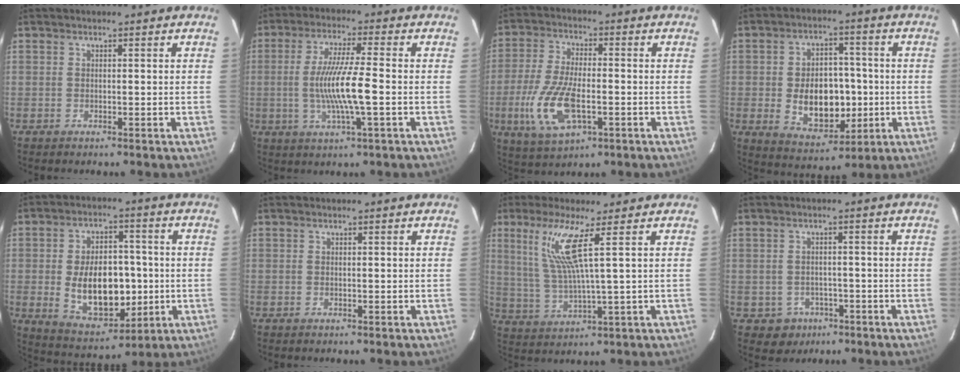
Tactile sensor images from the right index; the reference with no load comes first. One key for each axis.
{"total": 10.2, "fx": -1.6, "fy": 0.3, "fz": 10.1, "tx": -0.191, "ty": -0.009, "tz": -0.029}
{"total": 13.4, "fx": -3.7, "fy": 5.7, "fz": 11.6, "tx": -0.250, "ty": -0.011, "tz": -0.066}
{"total": 12.5, "fx": -1.6, "fy": 8.3, "fz": 9.1, "tx": -0.175, "ty": 0.005, "tz": -0.004}
{"total": 15.2, "fx": -1.6, "fy": 9.2, "fz": 12.0, "tx": -0.223, "ty": 0.002, "tz": 0.000}
{"total": 0.0}
{"total": 8.7, "fx": 3.9, "fy": -0.7, "fz": 7.8, "tx": -0.163, "ty": -0.010, "tz": 0.087}
{"total": 4.6, "fx": -2.0, "fy": 4.0, "fz": 0.5, "tx": -0.022, "ty": 0.013, "tz": -0.020}